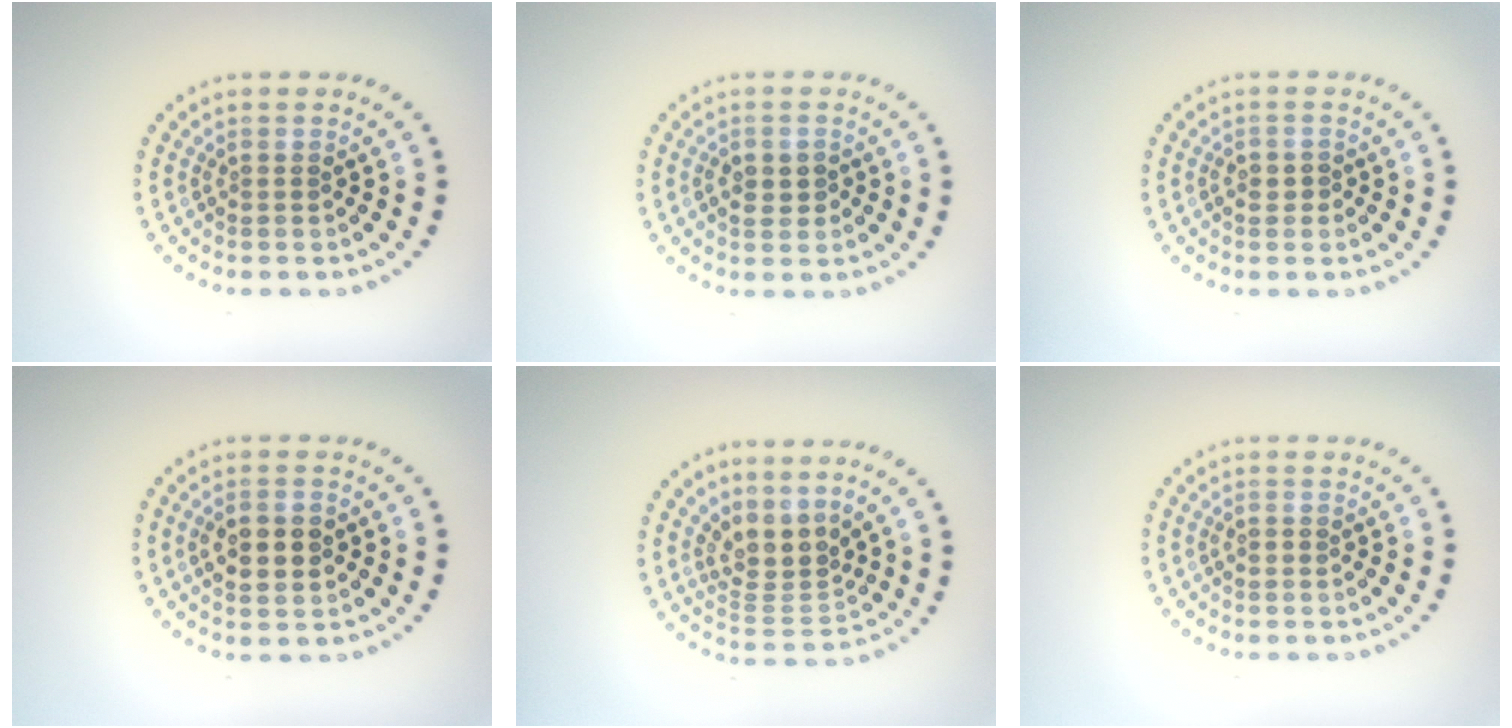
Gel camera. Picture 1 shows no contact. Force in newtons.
{"total": 2.2, "press": 2.2, "slide": 0.2}
{"total": 0.8, "press": 0.7, "slide": 0.4}
{"total": 4.0, "press": 4.0, "slide": 0.4}
{"total": 3.4, "press": 2.5, "slide": 2.3}
{"total": 0.9, "press": 0.9, "slide": 0.1}